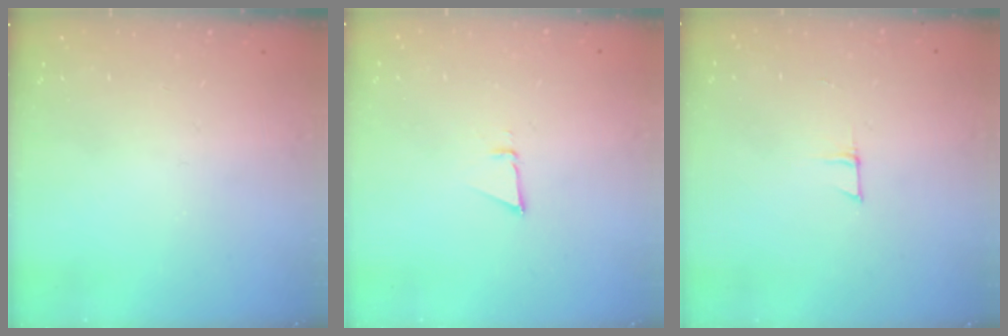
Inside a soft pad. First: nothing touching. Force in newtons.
{"total": 2.6, "press": 2.5, "slide": 0.8}
{"total": 3.9, "press": 3.9, "slide": 0.3}